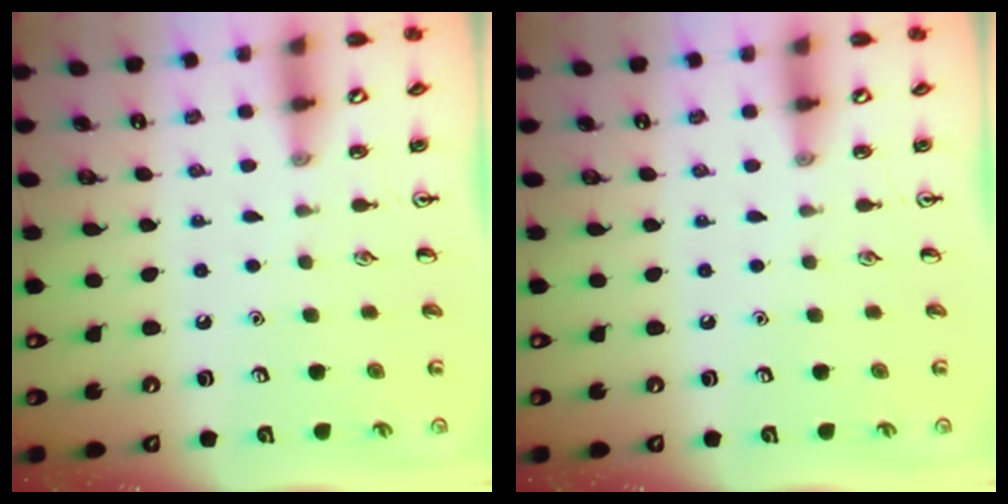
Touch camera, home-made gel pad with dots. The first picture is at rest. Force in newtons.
{"total": 0.0}